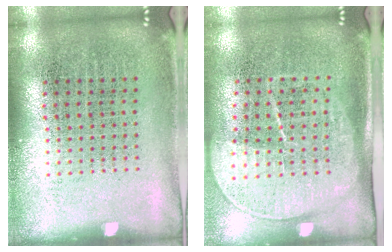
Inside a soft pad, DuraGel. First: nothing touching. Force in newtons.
{"total": 1.6, "press": 1.3, "slide": 0.9}